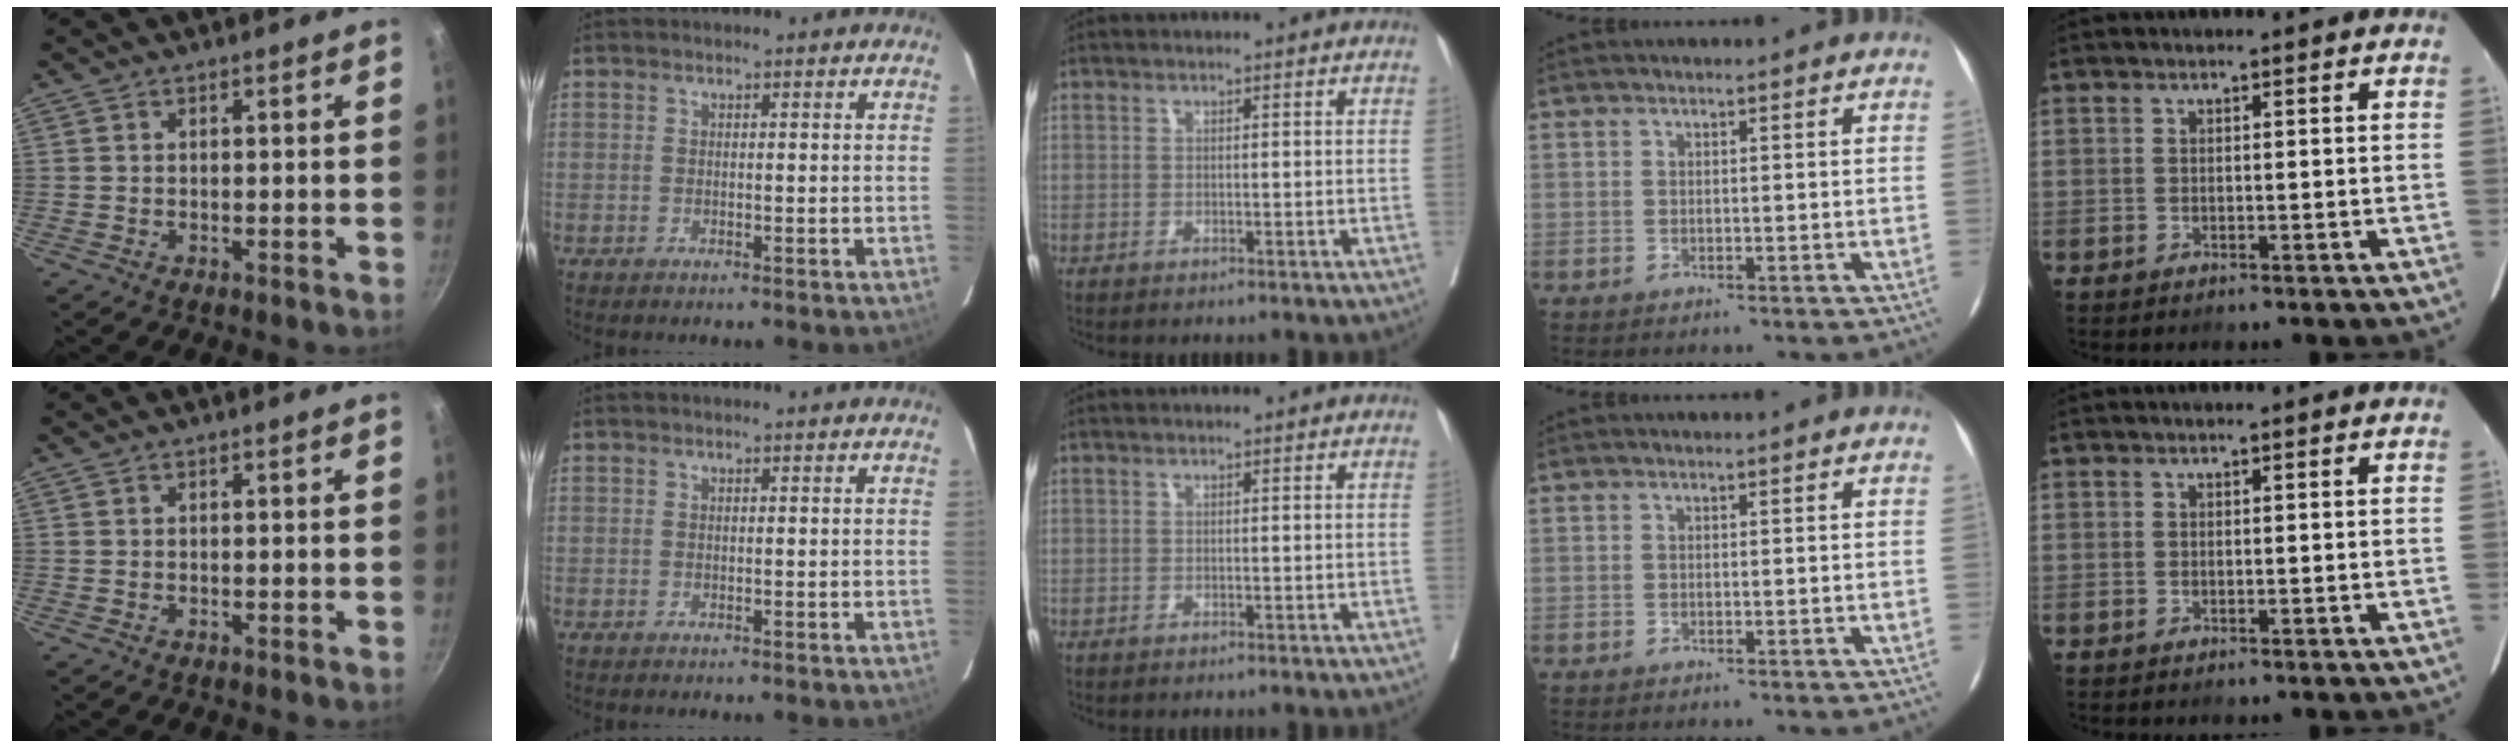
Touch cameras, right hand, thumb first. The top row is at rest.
{}